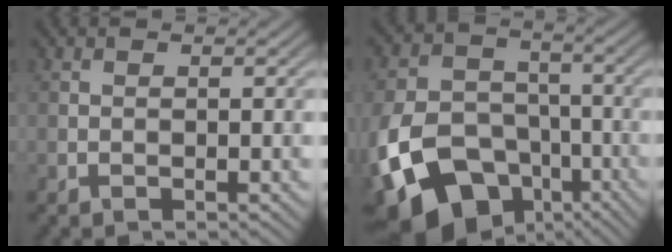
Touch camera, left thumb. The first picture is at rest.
{"total": 17.0, "force": [-8.0, 12.0, 8.9], "torque": [-0.231, -0.046, -0.135]}